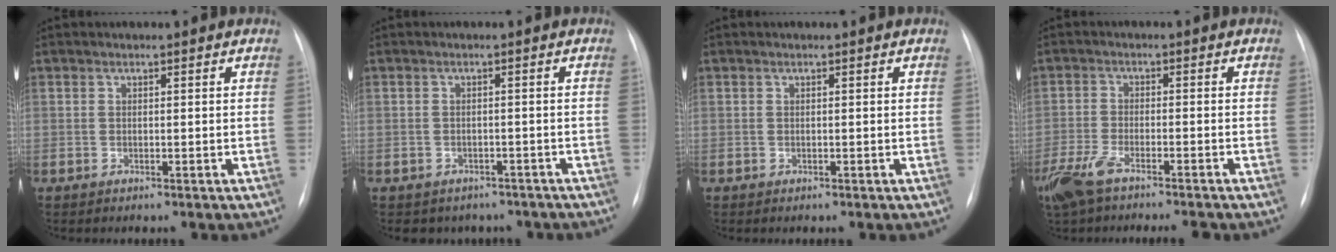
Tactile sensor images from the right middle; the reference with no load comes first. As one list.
[{"total": 6.3, "force": [-5.1, 3.5, 0.8], "torque": [-0.005, 0.015, -0.053]}, {"total": 0.0}, {"total": 10.6, "force": [-8.4, 2.3, 6.2], "torque": [-0.115, -0.012, -0.139]}]